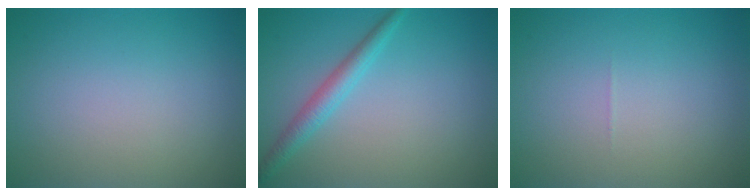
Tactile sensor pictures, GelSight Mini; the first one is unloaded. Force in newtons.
{"total": 2.3, "press": 2.3, "slide": 0.2}
{"total": 0.0}